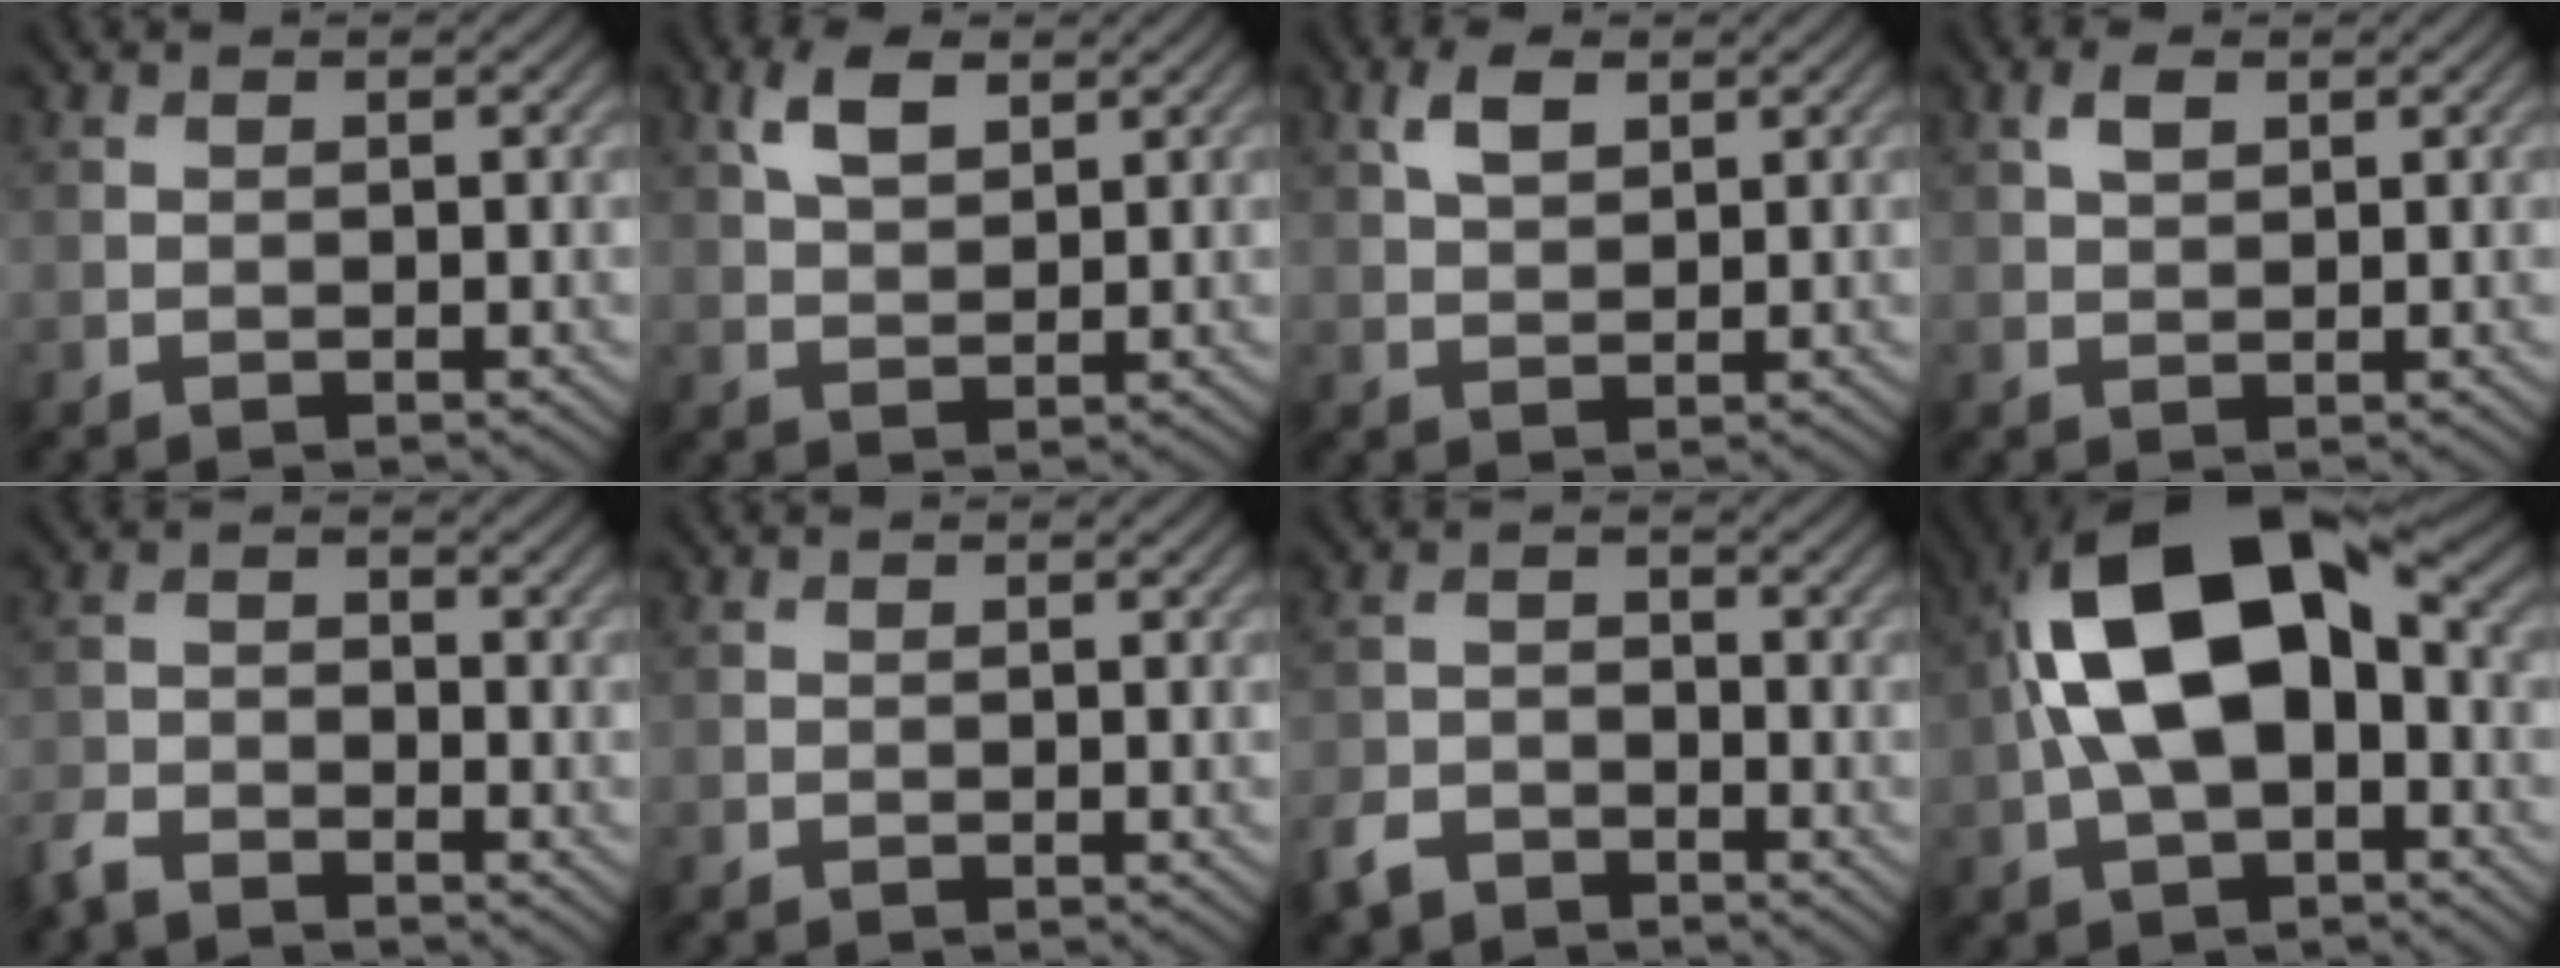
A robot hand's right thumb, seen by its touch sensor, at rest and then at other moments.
{"total": 4.7, "force": [2.4, 2.3, 3.3], "torque": [-0.074, 0.005, 0.046]}
{"total": 3.5, "force": [1.7, 1.8, 2.5], "torque": [-0.055, 0.004, 0.032]}
{"total": 2.2, "force": [1.0, 1.1, 1.5], "torque": [-0.034, 0.004, 0.020]}
{"total": 3.8, "force": [-3.3, 1.3, 1.5], "torque": [-0.034, -0.008, -0.081]}
{"total": 0.0}
{"total": 4.6, "force": [-3.6, 2.2, 1.8], "torque": [-0.039, -0.008, -0.083]}
{"total": 16.0, "force": [0.9, 8.6, 13.4], "torque": [-0.246, 0.032, 0.003]}